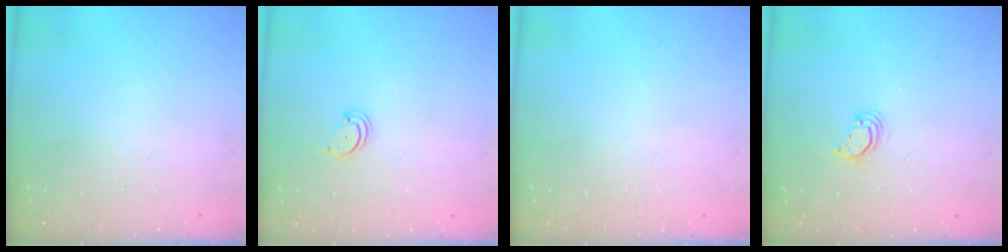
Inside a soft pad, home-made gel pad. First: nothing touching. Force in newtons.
{"total": 2.2, "press": 2.2, "slide": 0.2}
{"total": 0.0}
{"total": 3.2, "press": 3.2, "slide": 0.2}